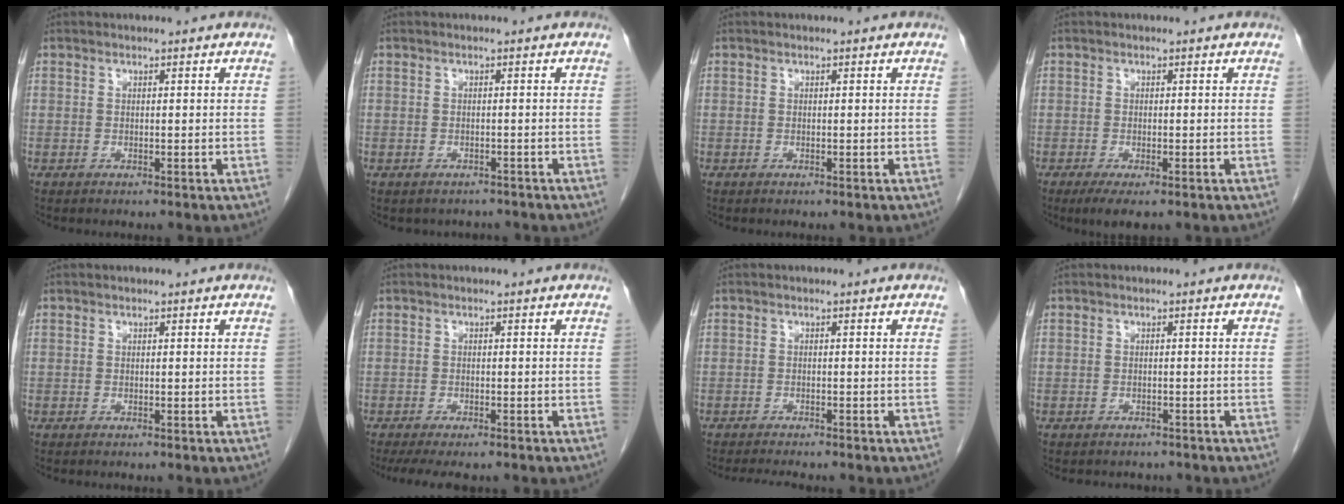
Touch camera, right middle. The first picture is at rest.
{"total": 3.0, "force": [-2.6, 1.5, 0.1], "torque": [-0.005, 0.004, -0.033]}
{"total": 0.0}
{"total": 3.4, "force": [-2.2, 0.8, 2.6], "torque": [-0.041, -0.010, -0.032]}
{"total": 0.0}
{"total": 7.6, "force": [-6.3, 2.0, 3.7], "torque": [-0.050, -0.012, -0.092]}
{"total": 4.5, "force": [-4.1, 0.5, 1.8], "torque": [-0.025, -0.011, -0.060]}
{"total": 3.3, "force": [-2.9, 1.5, 0.4], "torque": [-0.011, 0.001, -0.037]}